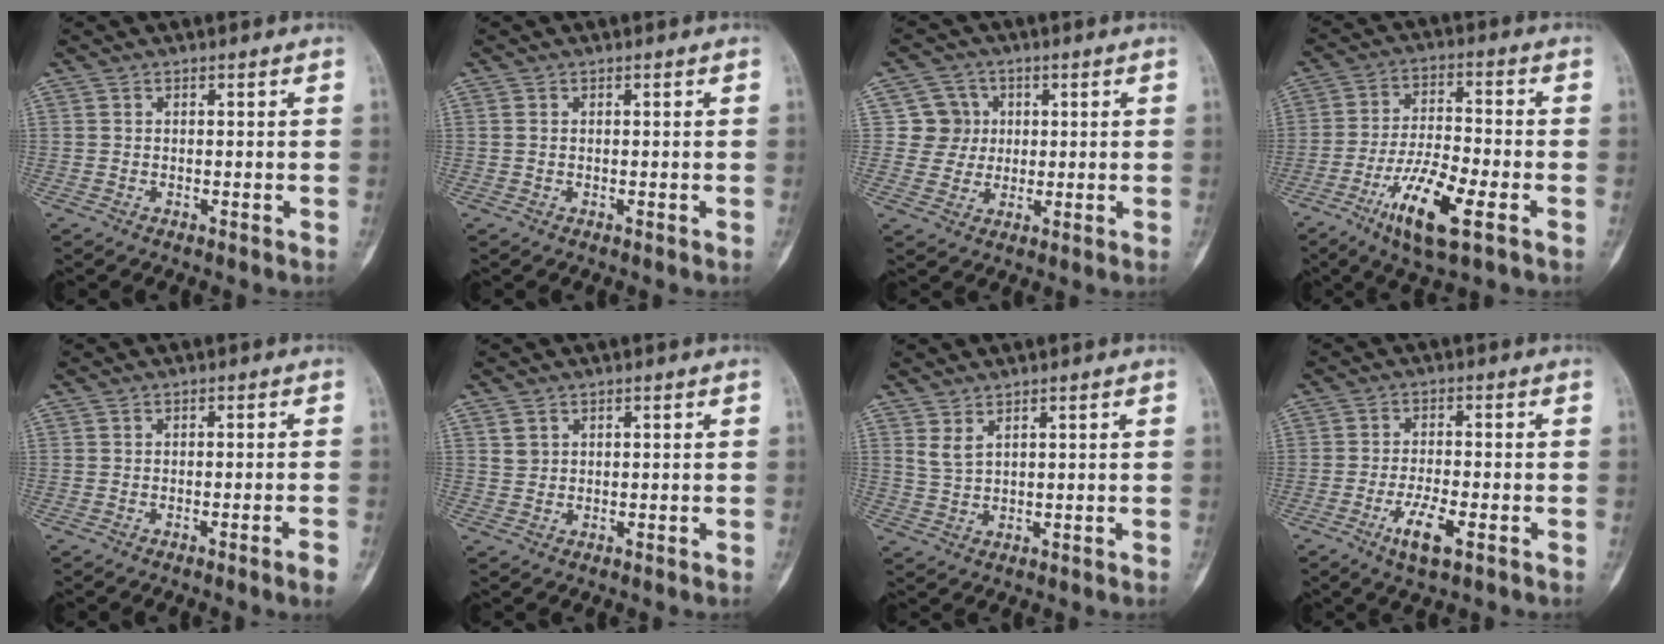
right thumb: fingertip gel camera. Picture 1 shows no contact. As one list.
[{"total": 0.5, "force": [0.1, 0.4, 0.3], "torque": [-0.009, 0.001, 0.001]}, {"total": 4.8, "force": [1.0, 4.7, 0.2], "torque": [0.031, 0.004, 0.012]}, {"total": 12.7, "force": [-5.9, 3.3, 10.8], "torque": [-0.205, 0.014, -0.104]}, {"total": 2.4, "force": [-1.4, -0.3, 2.0], "torque": [-0.035, 0.001, -0.022]}, {"total": 1.7, "force": [0.9, 1.3, 0.5], "torque": [-0.001, -0.002, 0.019]}, {"total": 2.7, "force": [1.8, 0.8, 1.8], "torque": [-0.037, -0.013, 0.043]}, {"total": 6.2, "force": [-2.8, 1.8, 5.2], "torque": [-0.101, 0.006, -0.047]}]